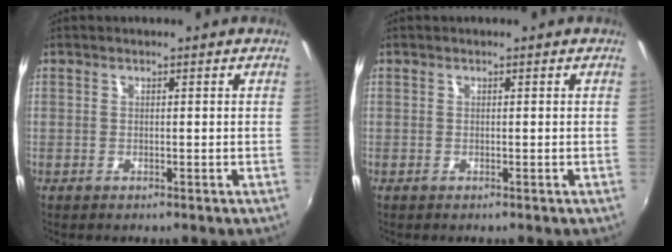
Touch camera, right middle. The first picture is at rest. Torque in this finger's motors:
{"motor_torque": [0.25, 0.06, 0.04, 0.00]}